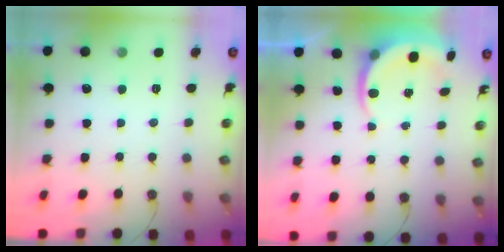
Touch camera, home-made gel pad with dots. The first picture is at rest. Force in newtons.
{"total": 6.5, "press": 6.4, "slide": 1.0}